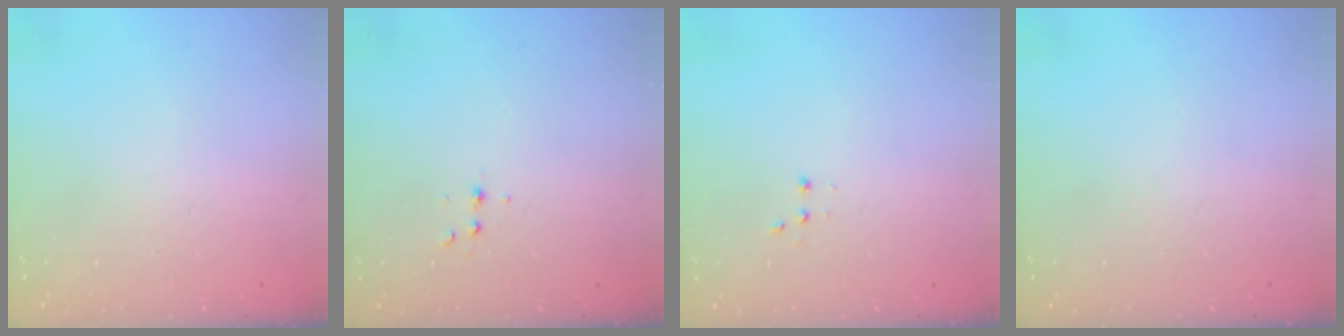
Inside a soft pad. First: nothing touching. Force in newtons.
{"total": 4.0, "press": 3.9, "slide": 1.0}
{"total": 2.8, "press": 2.7, "slide": 0.7}
{"total": 0.0}